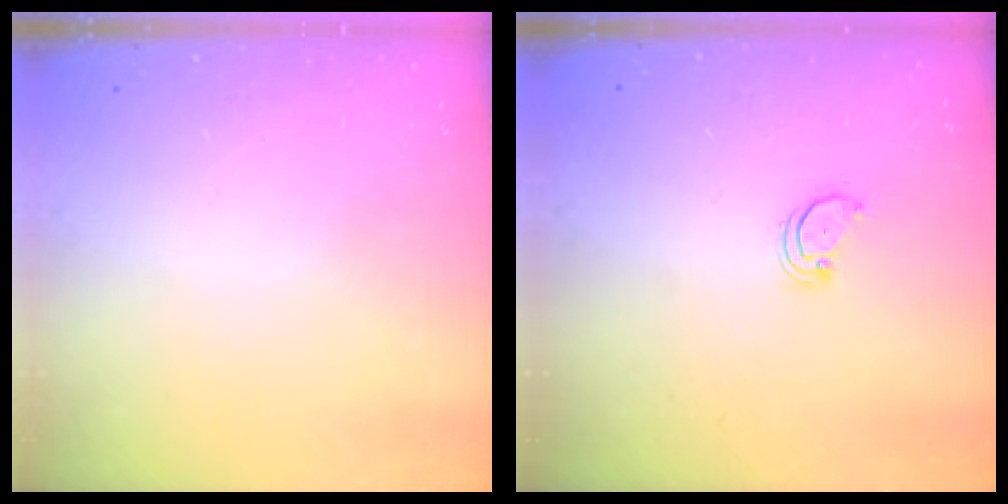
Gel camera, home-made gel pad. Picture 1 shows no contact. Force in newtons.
{"total": 2.0, "press": 2.0, "slide": 0.2}